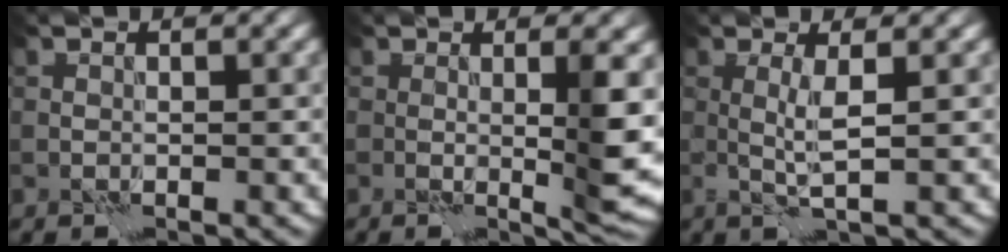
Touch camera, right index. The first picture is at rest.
{"total": 4.6, "force": [0.3, 0.7, 4.5], "torque": [-0.068, -0.005, 0.006]}
{"total": 2.0, "force": [0.5, 0.1, 2.0], "torque": [-0.043, 0.001, 0.006]}